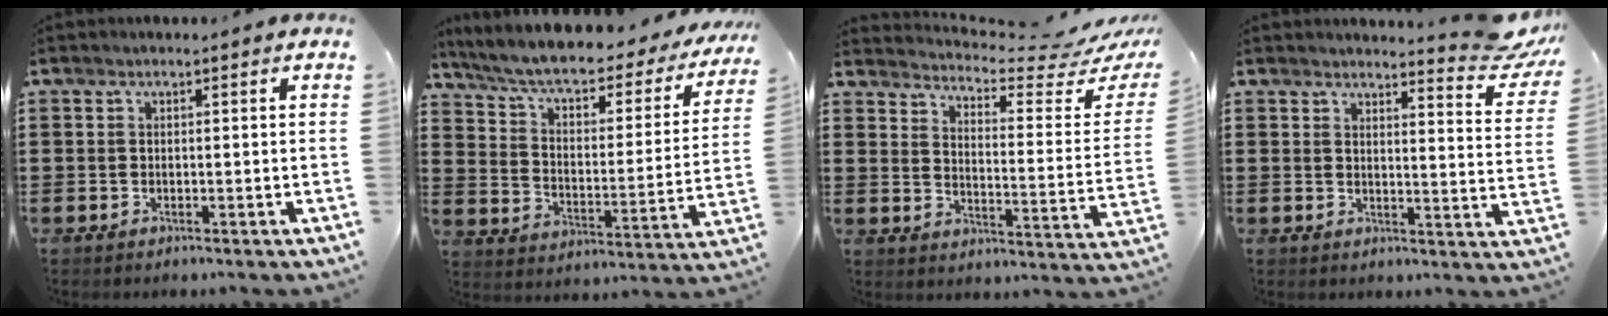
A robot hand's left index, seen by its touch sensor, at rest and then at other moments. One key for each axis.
{"total": 6.1, "fx": 4.9, "fy": 1.3, "fz": 3.4, "tx": -0.087, "ty": -0.036, "tz": 0.078}
{"total": 4.4, "fx": 4.1, "fy": -0.1, "fz": 1.5, "tx": -0.039, "ty": -0.045, "tz": 0.062}
{"total": 5.9, "fx": 5.3, "fy": 0.1, "fz": 2.6, "tx": -0.037, "ty": -0.038, "tz": 0.087}